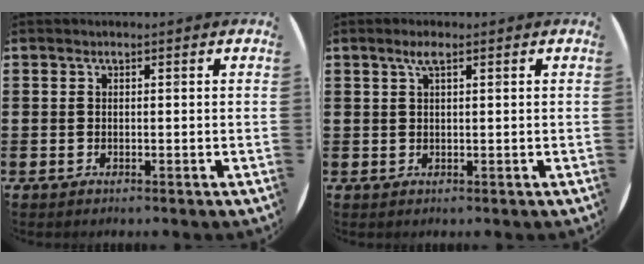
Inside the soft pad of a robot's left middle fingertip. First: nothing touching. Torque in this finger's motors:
{"motor_torque": [0.70, -0.21, 0.26, 0.06]}